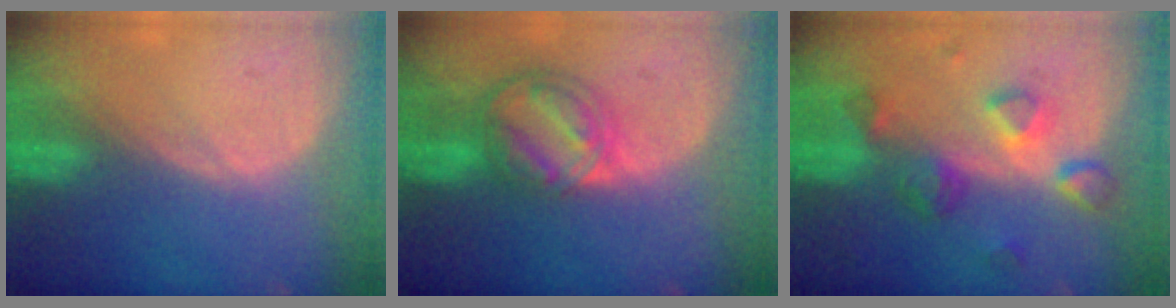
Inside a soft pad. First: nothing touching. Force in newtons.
{"total": 8.2, "press": 6.9, "slide": 4.4}
{"total": 7.7, "press": 6.7, "slide": 3.7}